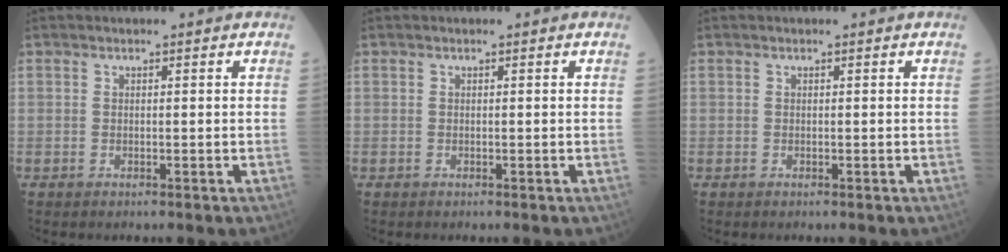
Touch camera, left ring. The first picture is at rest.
{"total": 0.0}
{"total": 0.0}